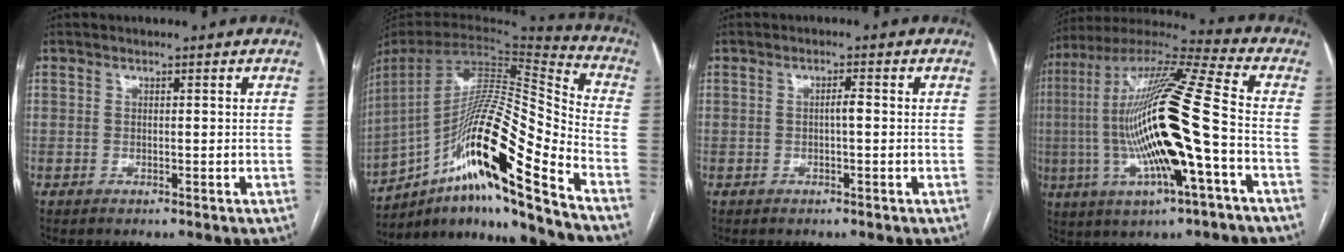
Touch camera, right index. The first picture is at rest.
{"total": 23.7, "force": [-13.6, 0.4, 19.4], "torque": [-0.337, 0.006, -0.242]}
{"total": 1.4, "force": [-0.2, 0.2, 1.4], "torque": [-0.021, 0.003, -0.003]}
{"total": 22.2, "force": [-3.4, 1.8, 21.8], "torque": [-0.452, -0.003, -0.066]}